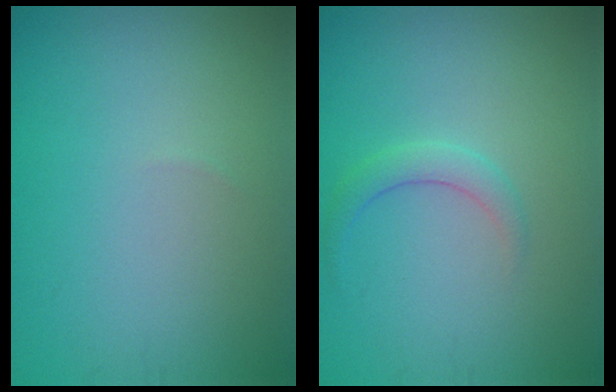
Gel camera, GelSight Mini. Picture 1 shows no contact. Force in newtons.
{"total": 1.7, "press": 1.7, "slide": 0.1}